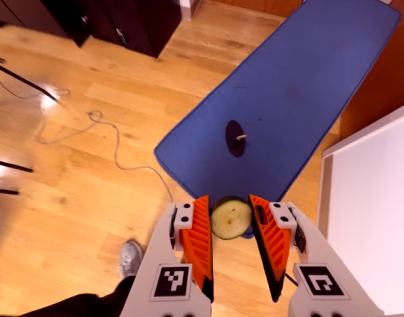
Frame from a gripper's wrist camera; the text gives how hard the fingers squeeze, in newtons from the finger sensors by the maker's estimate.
{"total": 9.1, "left": 9.4, "right": 8.7}